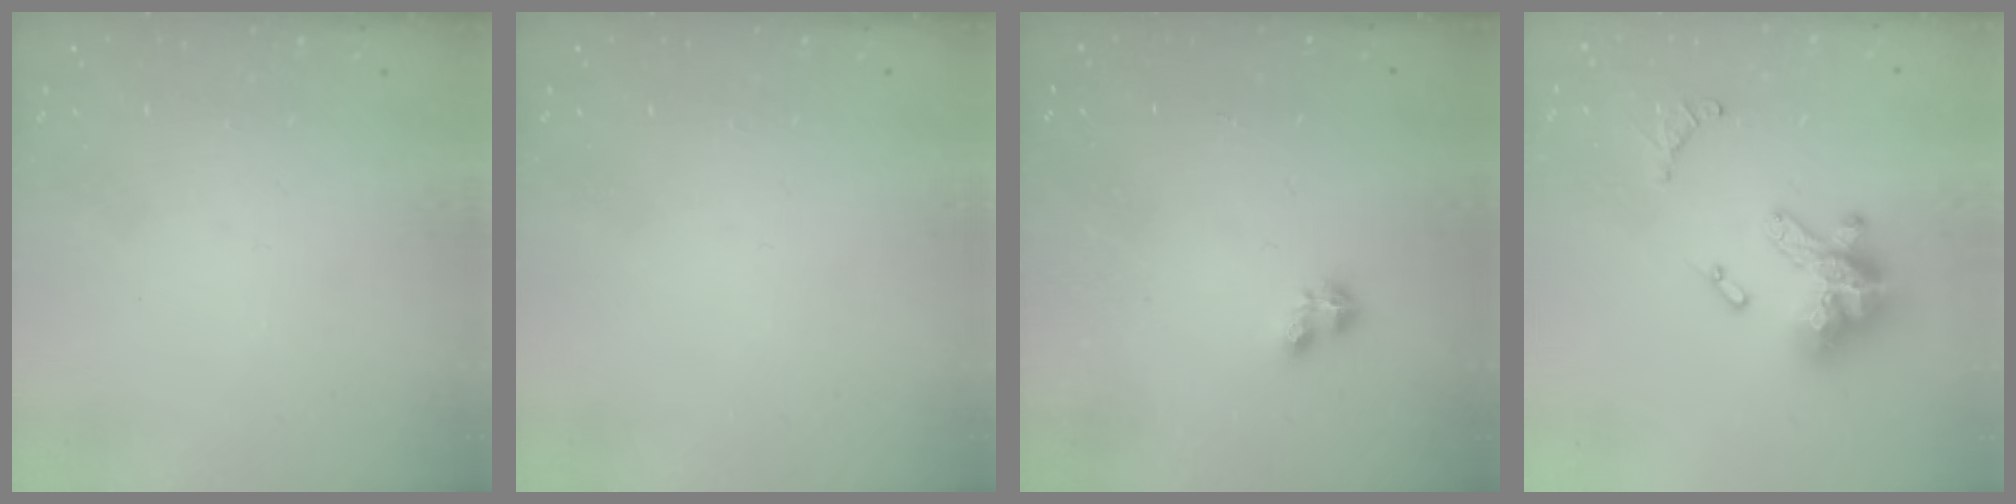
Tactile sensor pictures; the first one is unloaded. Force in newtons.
{"total": 0.0}
{"total": 2.2, "press": 2.2, "slide": 0.4}
{"total": 15.9, "press": 15.8, "slide": 2.0}